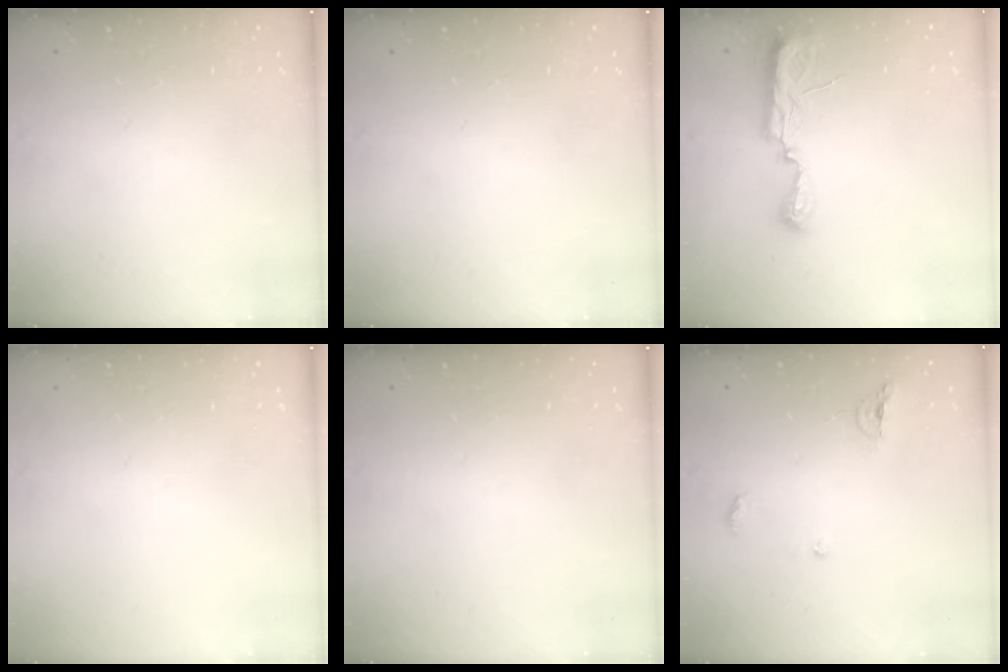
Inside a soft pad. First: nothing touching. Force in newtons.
{"total": 0.0}
{"total": 7.7, "press": 7.7, "slide": 0.6}
{"total": 0.0}
{"total": 0.0}
{"total": 6.8, "press": 6.7, "slide": 0.6}